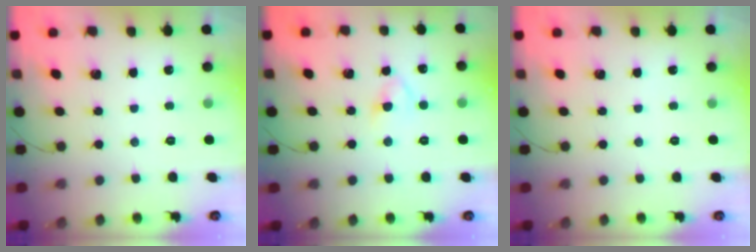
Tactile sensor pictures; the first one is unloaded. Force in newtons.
{"total": 3.9, "press": 3.6, "slide": 1.5}
{"total": 0.0}